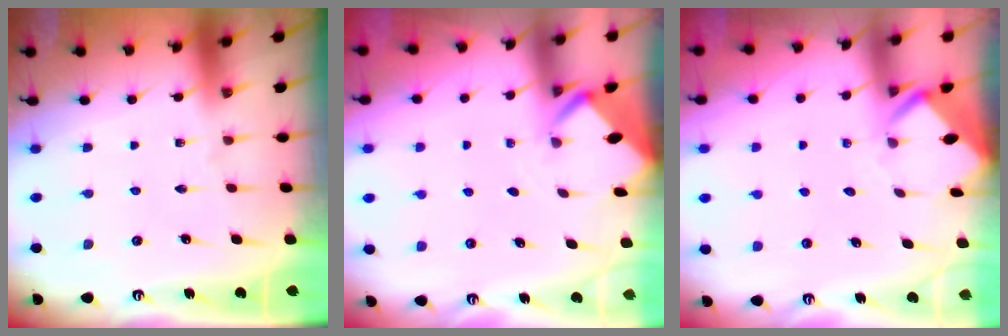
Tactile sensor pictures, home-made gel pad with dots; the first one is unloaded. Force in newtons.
{"total": 2.1, "press": 2.1, "slide": 0.0}
{"total": 3.0, "press": 3.0, "slide": 0.1}